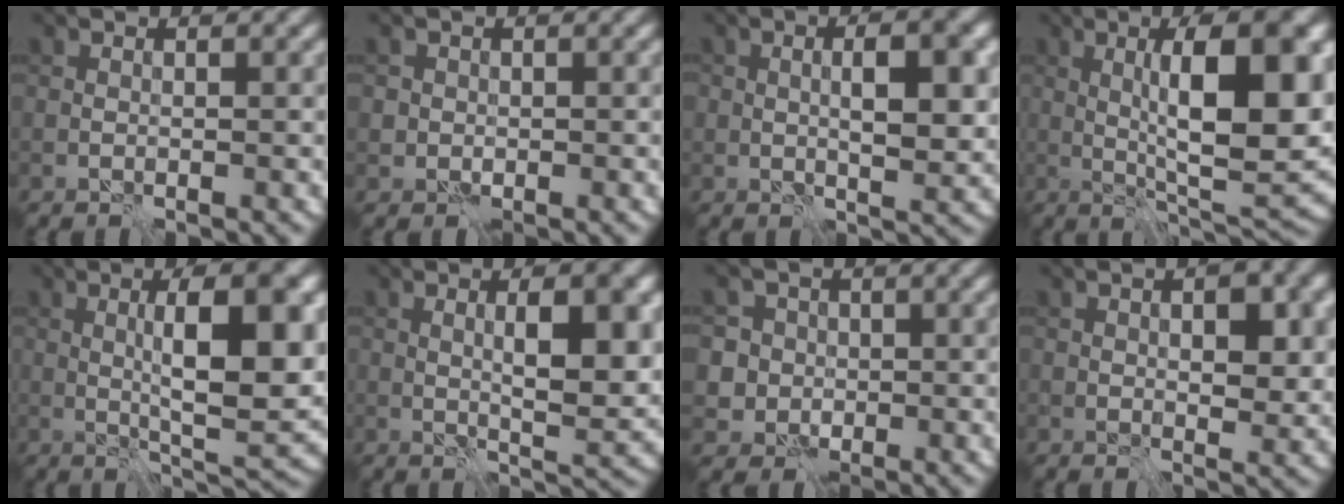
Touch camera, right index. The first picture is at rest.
{"total": 0.9, "force": [0.0, 0.9, 0.0], "torque": [0.009, -0.004, 0.000]}
{"total": 4.8, "force": [0.5, 1.8, 4.5], "torque": [-0.072, 0.003, 0.009]}
{"total": 11.9, "force": [1.5, 3.4, 11.3], "torque": [-0.162, 0.002, 0.027]}
{"total": 9.7, "force": [1.0, 2.6, 9.3], "torque": [-0.136, 0.000, 0.017]}
{"total": 6.2, "force": [1.0, 1.5, 5.9], "torque": [-0.091, -0.001, 0.019]}
{"total": 5.0, "force": [0.6, 4.8, 1.2], "torque": [-0.013, 0.026, -0.005]}
{"total": 4.6, "force": [0.8, 2.0, 4.1], "torque": [-0.055, 0.000, 0.014]}